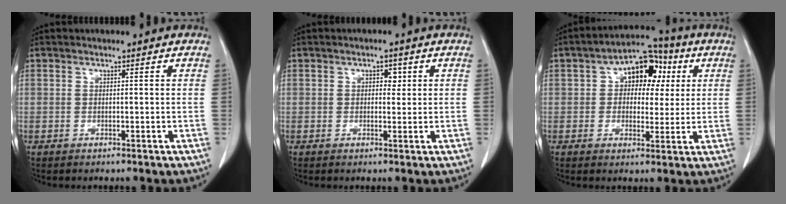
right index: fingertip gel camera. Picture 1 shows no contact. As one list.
[{"total": 2.3, "force": [0.6, 1.4, 1.7], "torque": [-0.020, 0.004, 0.005]}, {"total": 9.9, "force": [2.7, 6.0, 7.4], "torque": [-0.099, 0.034, 0.036]}]